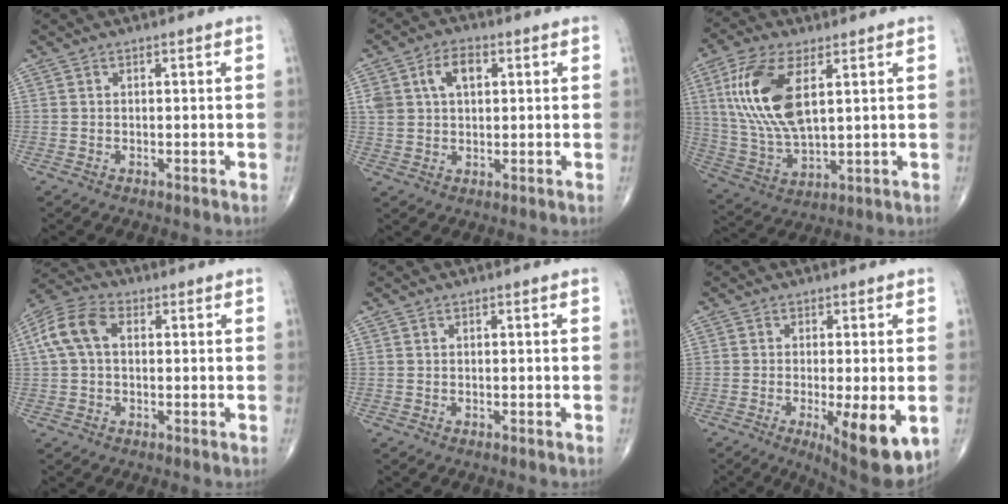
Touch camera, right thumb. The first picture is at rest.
{"total": 7.4, "force": [2.4, 4.7, 5.3], "torque": [-0.089, 0.009, 0.044]}
{"total": 16.1, "force": [4.7, 7.3, 13.6], "torque": [-0.289, -0.012, 0.099]}
{"total": 8.5, "force": [1.4, 5.4, 6.4], "torque": [-0.140, 0.029, 0.023]}
{"total": 0.0}
{"total": 12.1, "force": [-3.4, 3.1, 11.2], "torque": [-0.156, -0.024, -0.043]}